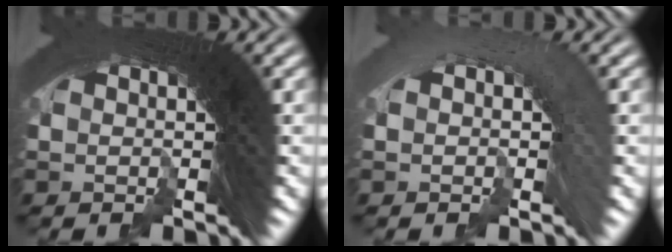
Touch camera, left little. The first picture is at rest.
{"total": 3.7, "force": [-3.1, 0.1, -1.9], "torque": [0.029, -0.012, -0.046]}